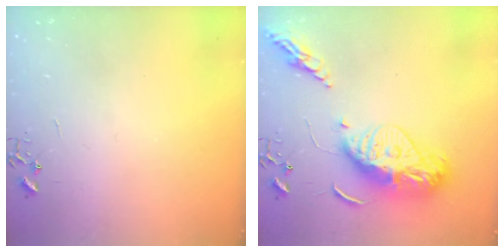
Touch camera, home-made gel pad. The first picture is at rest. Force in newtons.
{"total": 18.2, "press": 18.1, "slide": 1.5}